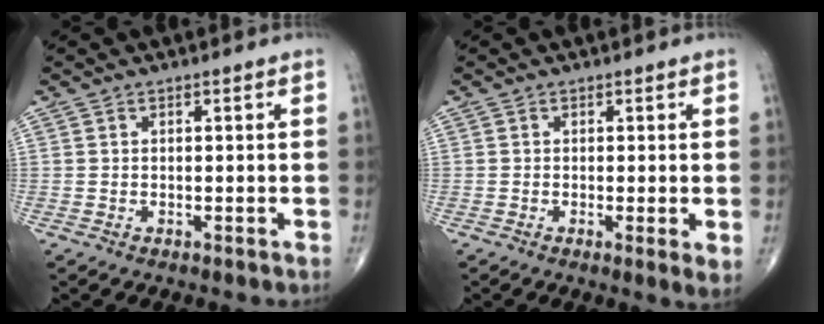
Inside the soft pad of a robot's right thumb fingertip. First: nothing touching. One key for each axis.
{"total": 2.7, "fx": -0.2, "fy": 0.4, "fz": 2.7, "tx": -0.048, "ty": -0.011, "tz": -0.006}